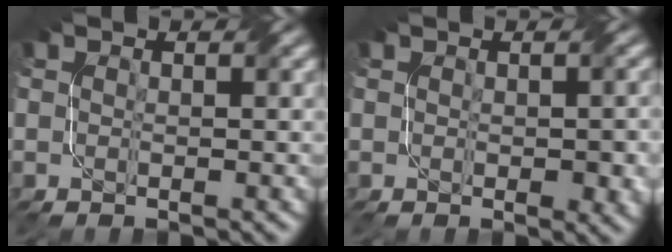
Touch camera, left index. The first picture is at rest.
{"total": 2.3, "force": [-0.1, 0.9, 2.2], "torque": [-0.028, -0.003, 0.003]}